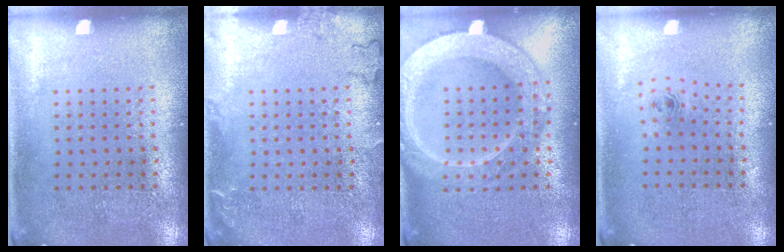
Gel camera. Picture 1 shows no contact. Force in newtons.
{"total": 1.6, "press": 1.6, "slide": 0.3}
{"total": 4.0, "press": 4.0, "slide": 0.5}
{"total": 0.8, "press": 0.4, "slide": 0.7}